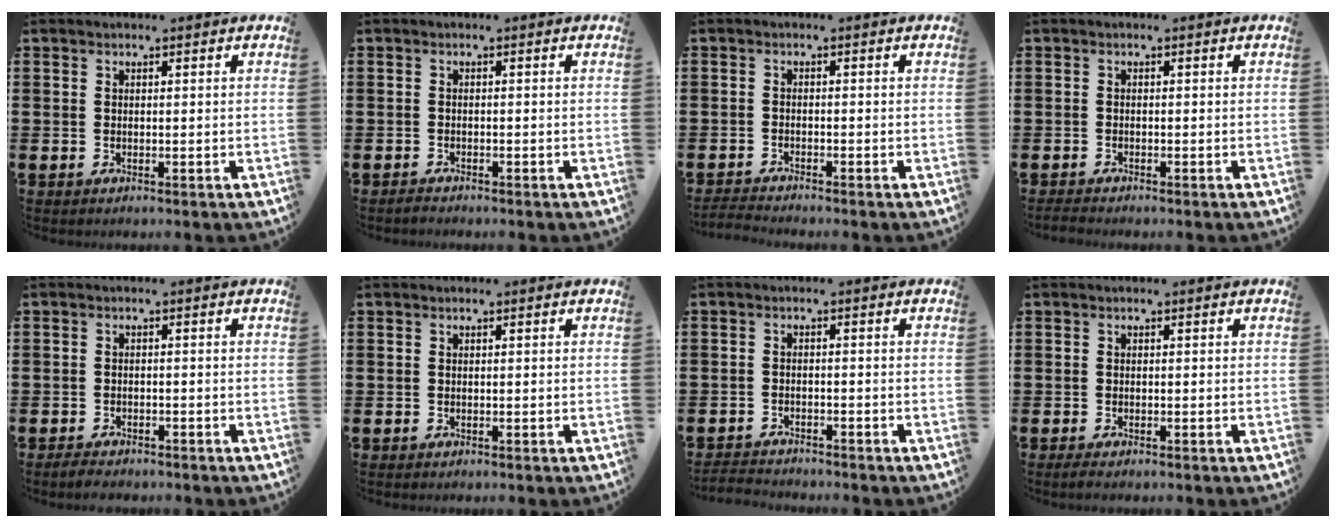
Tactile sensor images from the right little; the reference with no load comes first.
{"total": 0.7, "force": [-0.6, 0.2, 0.1], "torque": [-0.004, -0.002, -0.013]}
{"total": 1.4, "force": [-1.3, -0.1, 0.2], "torque": [-0.005, 0.002, -0.027]}
{"total": 0.7, "force": [-0.7, 0.1, 0.3], "torque": [-0.006, -0.002, -0.014]}
{"total": 1.4, "force": [-1.3, 0.2, 0.3], "torque": [-0.009, 0.002, -0.027]}
{"total": 0.0}
{"total": 2.0, "force": [-2.0, 0.0, -0.1], "torque": [-0.002, 0.001, -0.043]}
{"total": 0.7, "force": [-0.5, 0.1, 0.6], "torque": [-0.010, -0.002, -0.009]}